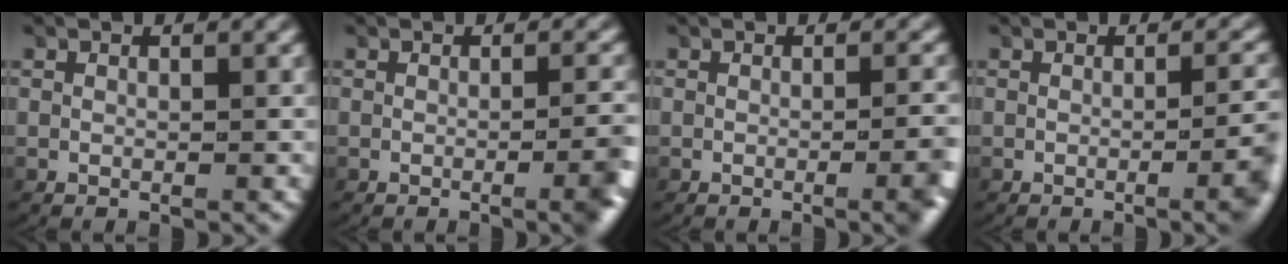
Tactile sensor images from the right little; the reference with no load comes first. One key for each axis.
{"total": 2.7, "fx": -0.8, "fy": 0.3, "fz": 2.6, "tx": -0.026, "ty": 0.005, "tz": -0.017}
{"total": 2.3, "fx": -0.7, "fy": 0.1, "fz": 2.1, "tx": -0.022, "ty": 0.005, "tz": -0.015}
{"total": 3.4, "fx": -0.9, "fy": 0.6, "fz": 3.2, "tx": -0.033, "ty": 0.004, "tz": -0.017}